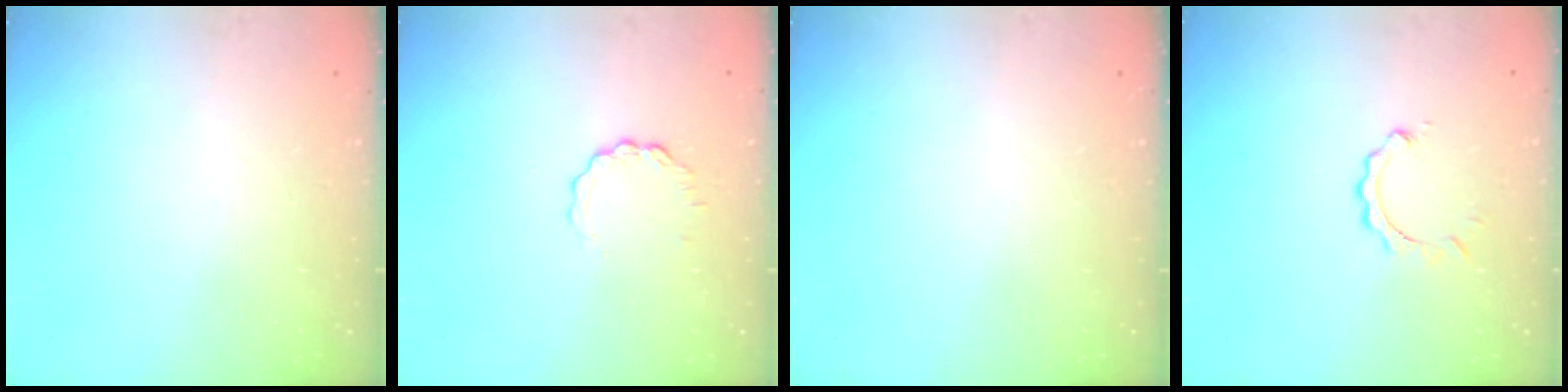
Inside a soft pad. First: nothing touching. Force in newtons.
{"total": 3.7, "press": 3.7, "slide": 0.4}
{"total": 0.0}
{"total": 2.1, "press": 2.1, "slide": 0.2}